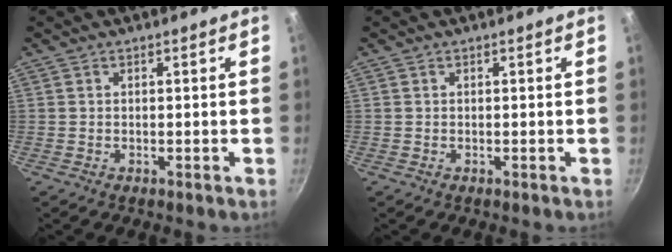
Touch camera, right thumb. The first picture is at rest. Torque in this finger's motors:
{"motor_torque": [-0.35, 0.00, 0.00, 0.43, 0.00]}